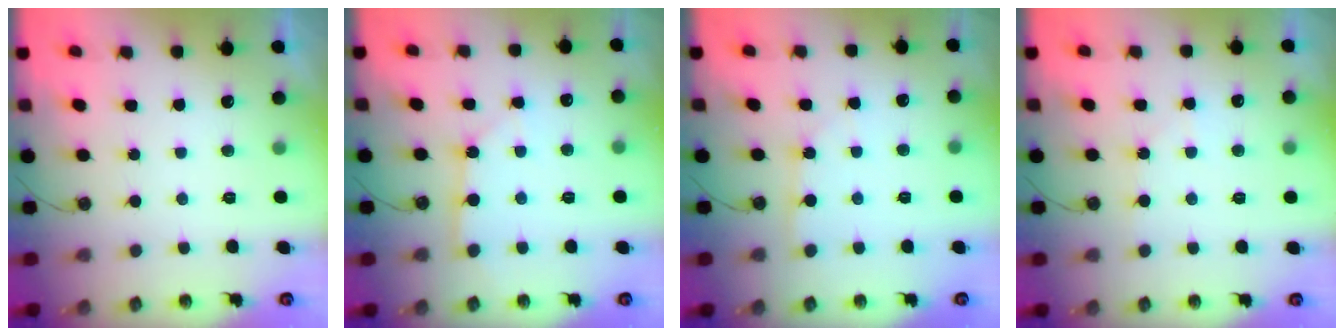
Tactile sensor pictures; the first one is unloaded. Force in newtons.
{"total": 2.4, "press": 2.4, "slide": 0.3}
{"total": 2.2, "press": 2.2, "slide": 0.2}
{"total": 4.7, "press": 4.6, "slide": 0.7}